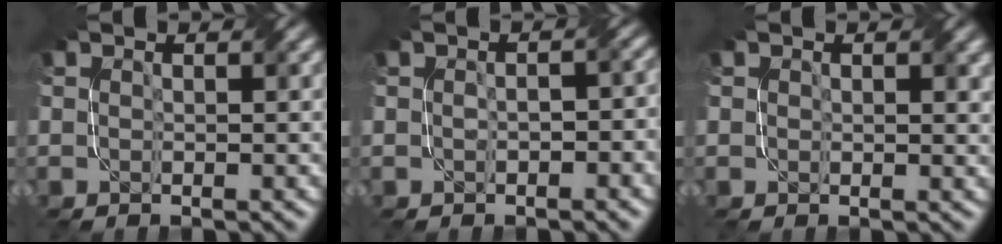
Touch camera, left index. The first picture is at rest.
{"total": 2.2, "force": [-0.5, 1.3, 1.7], "torque": [-0.025, -0.001, -0.001]}
{"total": 1.5, "force": [0.8, 1.1, 0.6], "torque": [-0.006, -0.002, 0.014]}